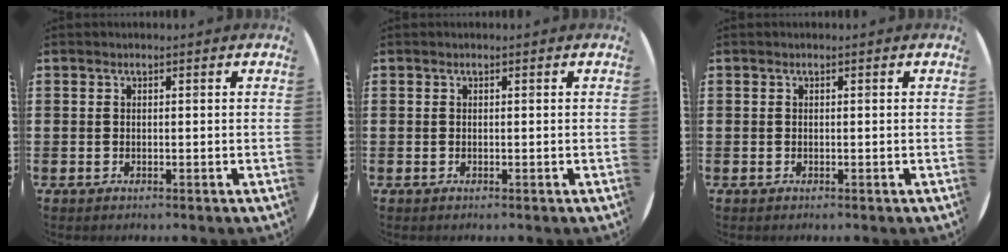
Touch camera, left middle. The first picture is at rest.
{"total": 0.0}
{"total": 0.0}